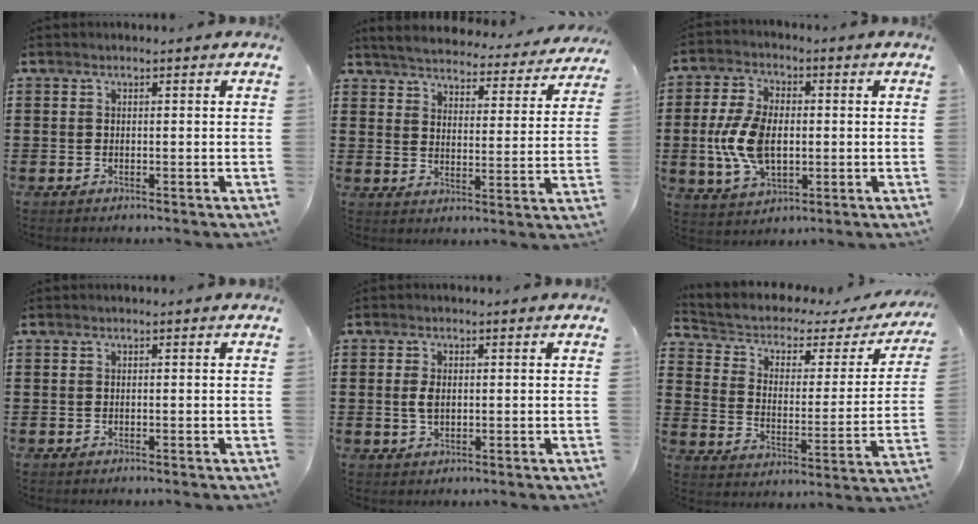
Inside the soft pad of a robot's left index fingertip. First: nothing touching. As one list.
[{"total": 4.4, "force": [4.4, 0.0, 0.5], "torque": [-0.037, -0.037, 0.072]}, {"total": 9.8, "force": [-0.6, 5.8, 7.9], "torque": [-0.190, 0.004, -0.018]}, {"total": 0.0}, {"total": 2.7, "force": [0.2, 1.4, 2.3], "torque": [-0.056, 0.001, 0.001]}, {"total": 3.0, "force": [1.6, 1.9, 1.7], "torque": [-0.050, -0.017, 0.016]}]